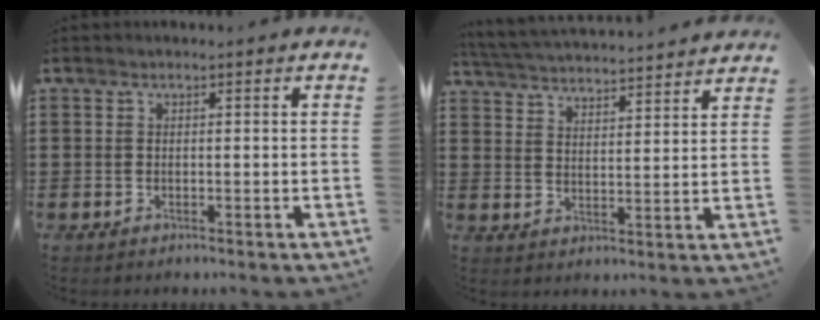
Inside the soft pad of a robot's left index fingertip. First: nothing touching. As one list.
[{"total": 4.5, "force": [4.5, -0.4, 0.3], "torque": [-0.027, -0.031, 0.075]}]